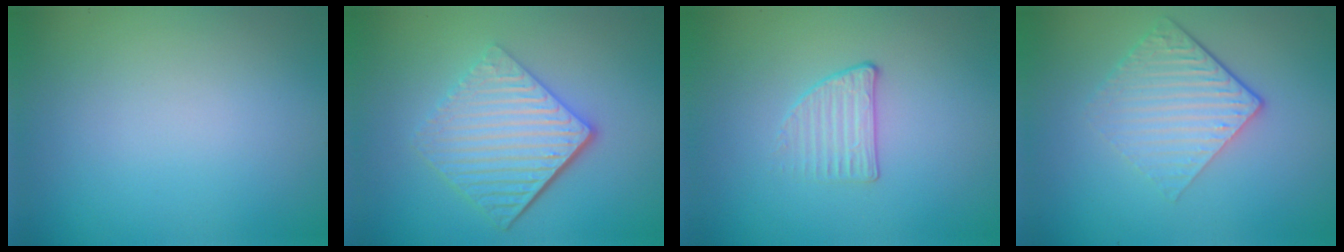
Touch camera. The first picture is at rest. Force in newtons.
{"total": 5.9, "press": 4.0, "slide": 4.3}
{"total": 1.6, "press": 1.1, "slide": 1.1}
{"total": 4.3, "press": 2.8, "slide": 3.2}